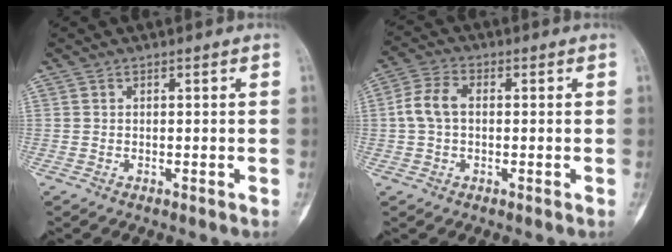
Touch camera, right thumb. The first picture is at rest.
{"total": 6.0, "force": [0.1, 3.9, 4.5], "torque": [-0.096, 0.019, -0.003]}